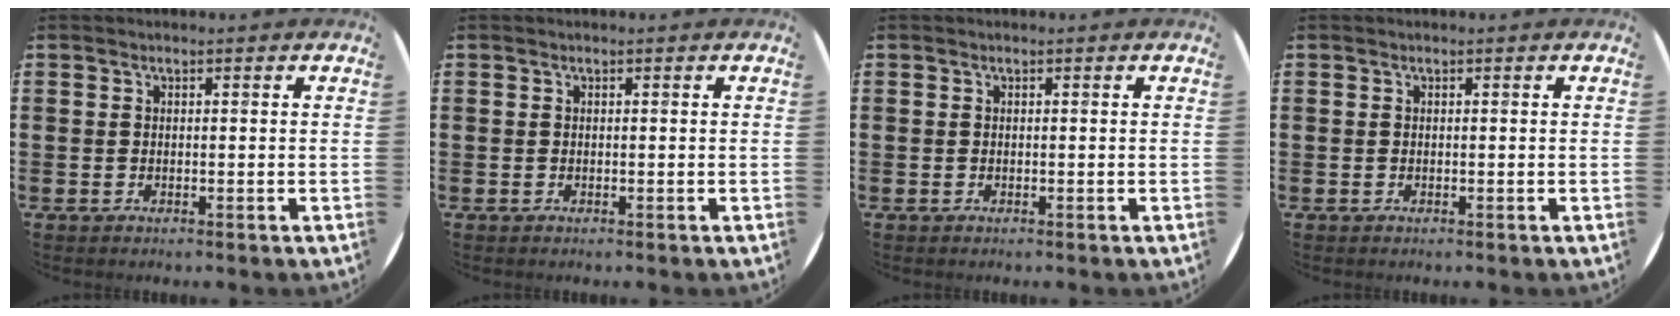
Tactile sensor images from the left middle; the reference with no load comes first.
{"total": 0.0}
{"total": 0.0}
{"total": 0.0}